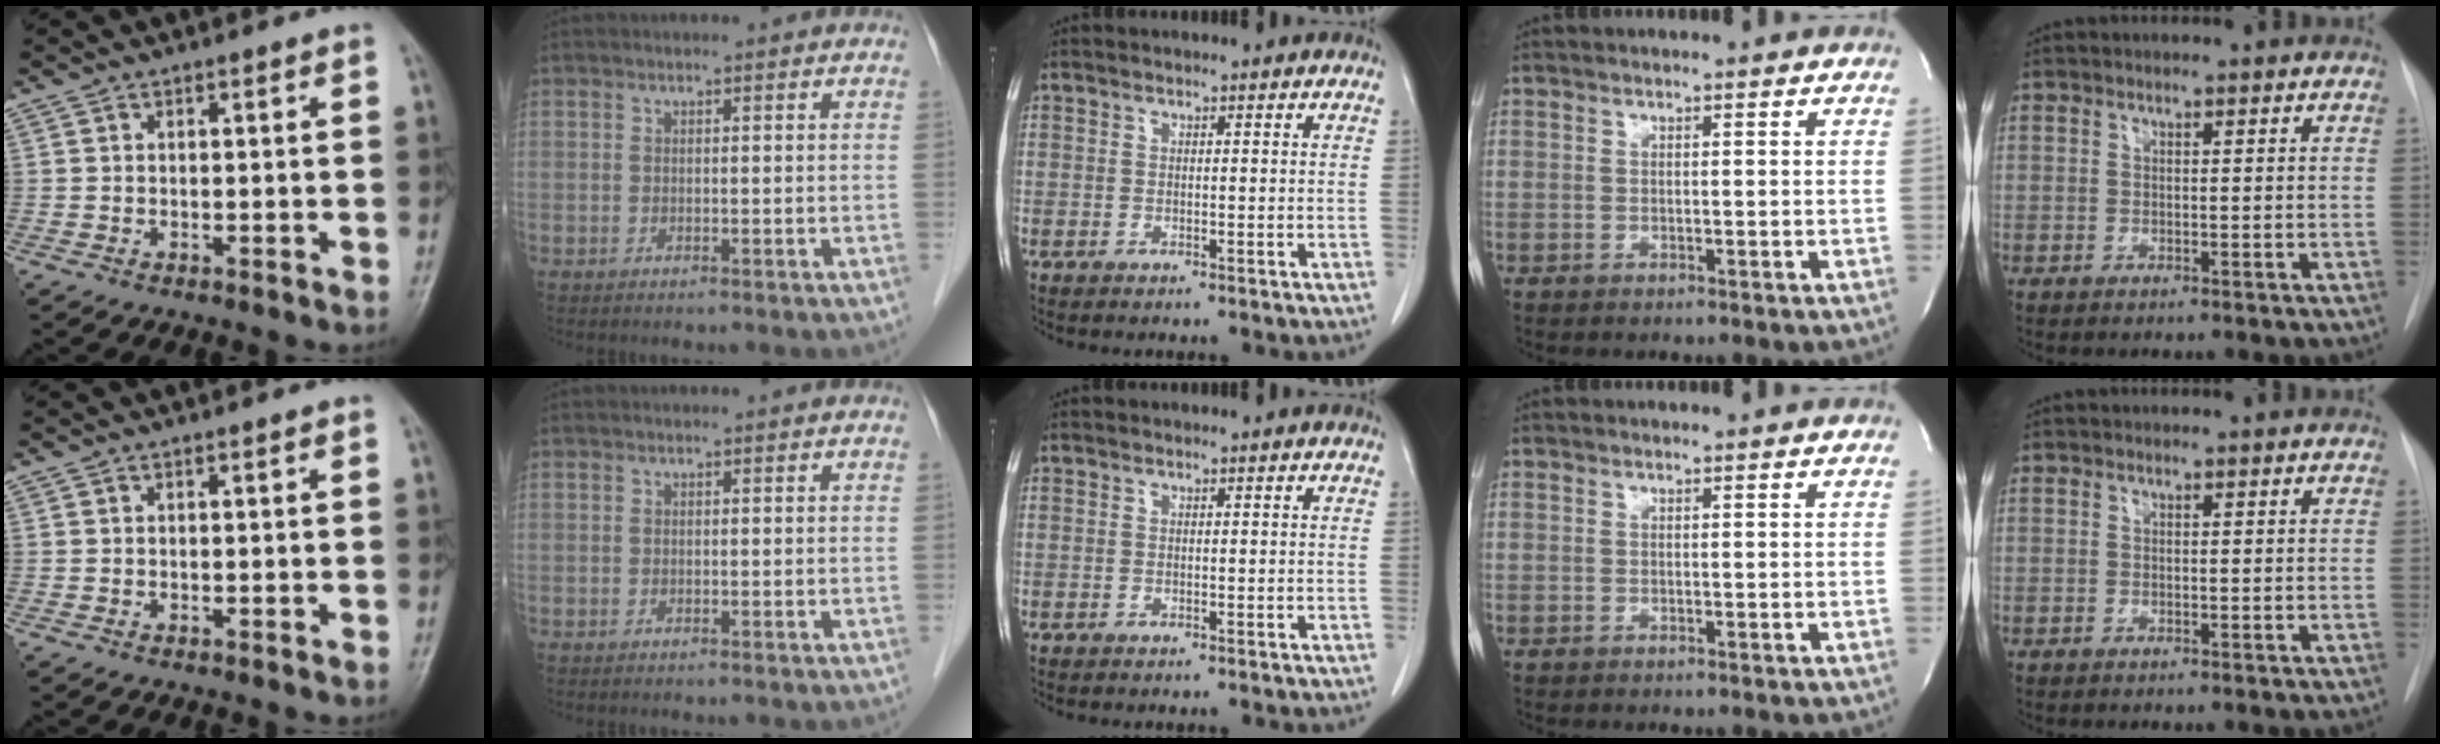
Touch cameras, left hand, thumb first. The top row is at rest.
{}